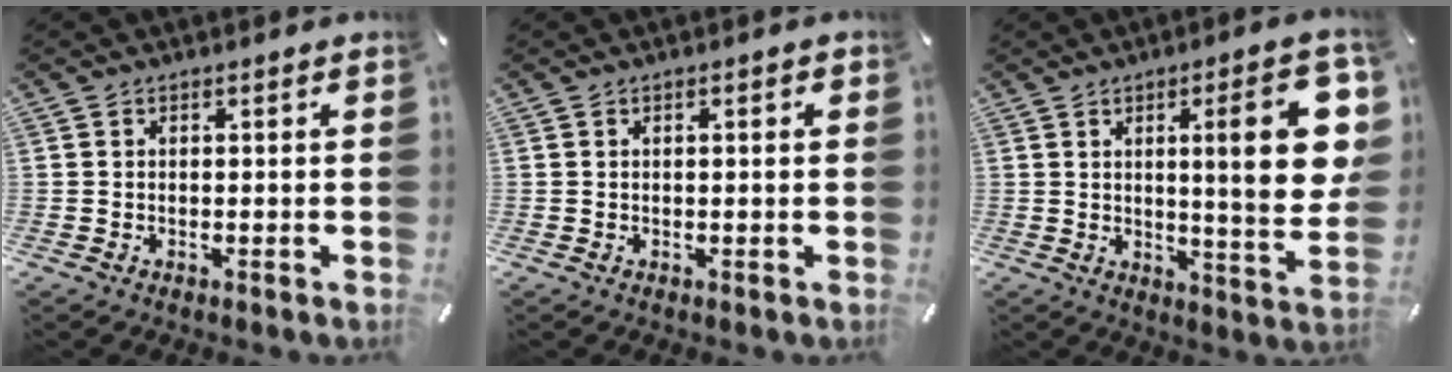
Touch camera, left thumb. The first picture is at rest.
{"total": 1.1, "force": [0.1, 0.2, 1.1], "torque": [-0.020, 0.001, 0.002]}
{"total": 19.2, "force": [4.8, 4.1, 18.1], "torque": [-0.258, -0.019, 0.059]}